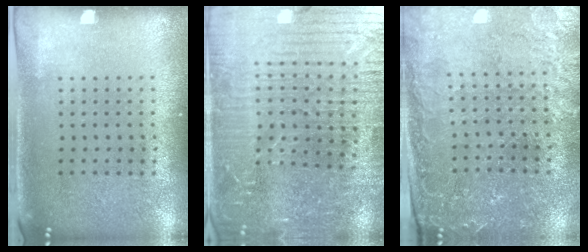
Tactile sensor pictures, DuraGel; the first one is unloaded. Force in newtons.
{"total": 5.2, "press": 4.9, "slide": 1.9}
{"total": 1.0, "press": 0.9, "slide": 0.3}